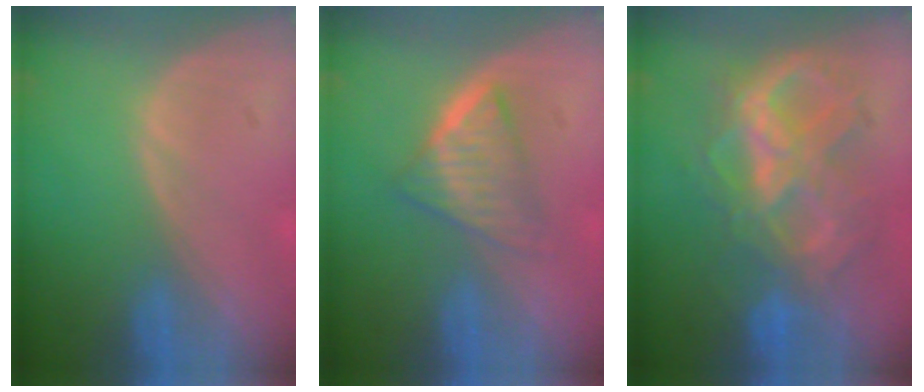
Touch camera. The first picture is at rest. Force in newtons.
{"total": 6.4, "press": 5.4, "slide": 3.4}
{"total": 10.7, "press": 10.6, "slide": 1.1}